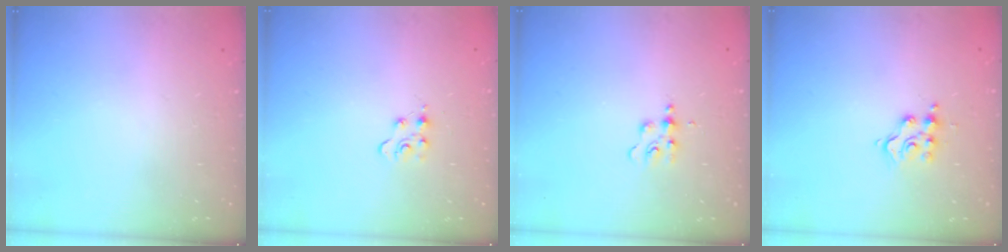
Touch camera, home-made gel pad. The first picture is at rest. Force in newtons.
{"total": 3.6, "press": 3.5, "slide": 0.5}
{"total": 4.0, "press": 3.9, "slide": 0.5}
{"total": 7.9, "press": 7.8, "slide": 0.7}